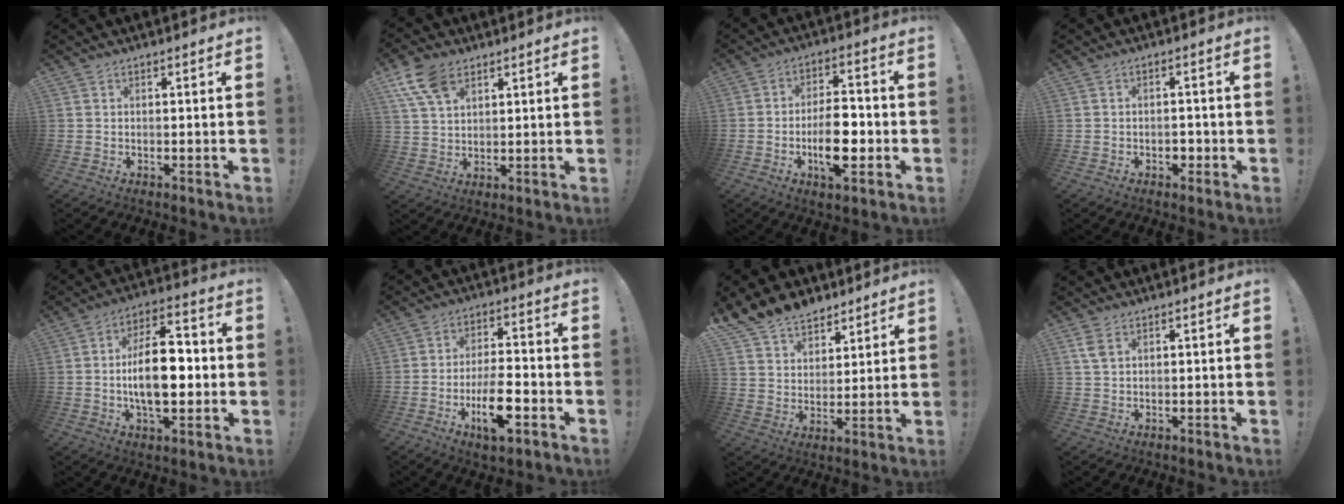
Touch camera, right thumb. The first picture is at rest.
{"total": 10.2, "force": [5.6, 5.9, 6.1], "torque": [-0.115, -0.013, 0.108]}
{"total": 12.1, "force": [-3.0, 5.8, 10.1], "torque": [-0.170, 0.008, -0.057]}
{"total": 2.5, "force": [-1.0, 2.0, 1.2], "torque": [-0.003, -0.005, -0.020]}
{"total": 15.8, "force": [-1.1, 8.0, 13.6], "torque": [-0.230, 0.004, -0.025]}
{"total": 11.9, "force": [-5.3, 6.0, 8.8], "torque": [-0.154, 0.027, -0.091]}
{"total": 11.2, "force": [9.1, 6.2, 2.1], "torque": [-0.060, -0.066, 0.181]}
{"total": 3.7, "force": [1.8, 2.0, 2.5], "torque": [-0.052, -0.001, 0.035]}